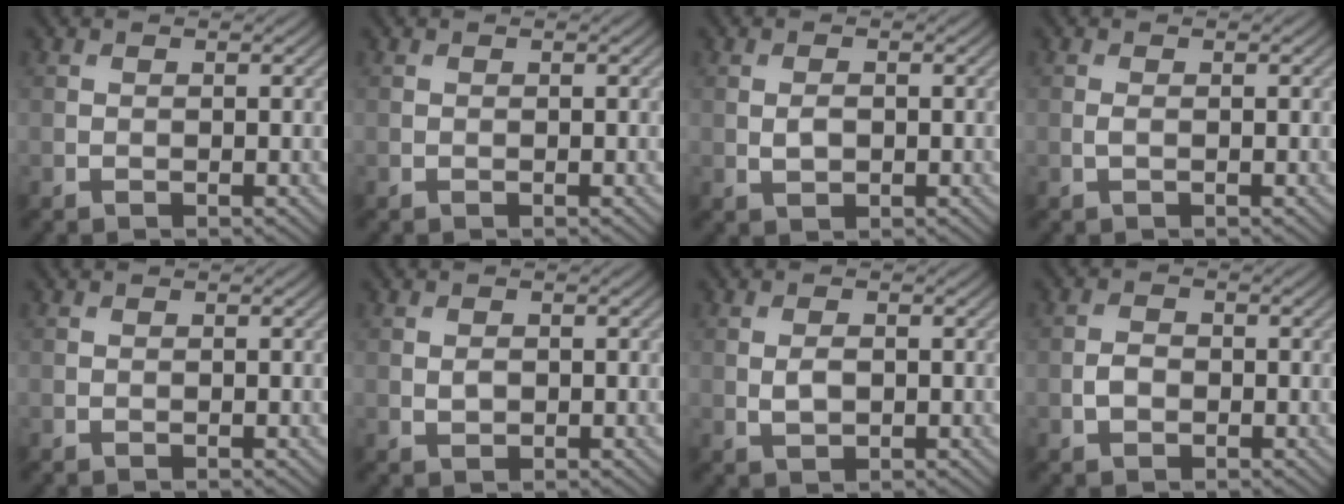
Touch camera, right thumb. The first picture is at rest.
{"total": 0.0}
{"total": 1.7, "force": [0.0, 1.0, 1.3], "torque": [-0.028, -0.002, 0.003]}
{"total": 0.7, "force": [-0.1, 0.2, 0.6], "torque": [-0.017, -0.002, -0.002]}
{"total": 0.0}
{"total": 1.2, "force": [0.1, 0.8, 0.8], "torque": [-0.017, -0.002, 0.003]}
{"total": 2.0, "force": [0.0, 1.2, 1.7], "torque": [-0.035, -0.003, 0.004]}
{"total": 1.9, "force": [-0.6, 1.4, 1.1], "torque": [-0.025, 0.000, -0.015]}